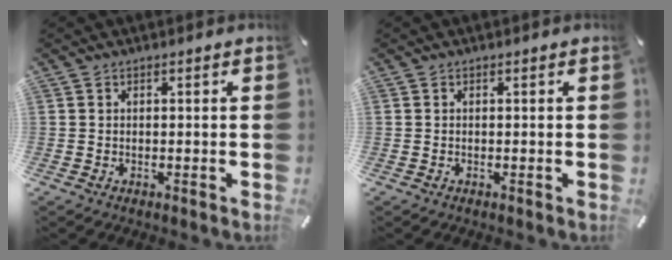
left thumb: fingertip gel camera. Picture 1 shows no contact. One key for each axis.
{"total": 0.0}